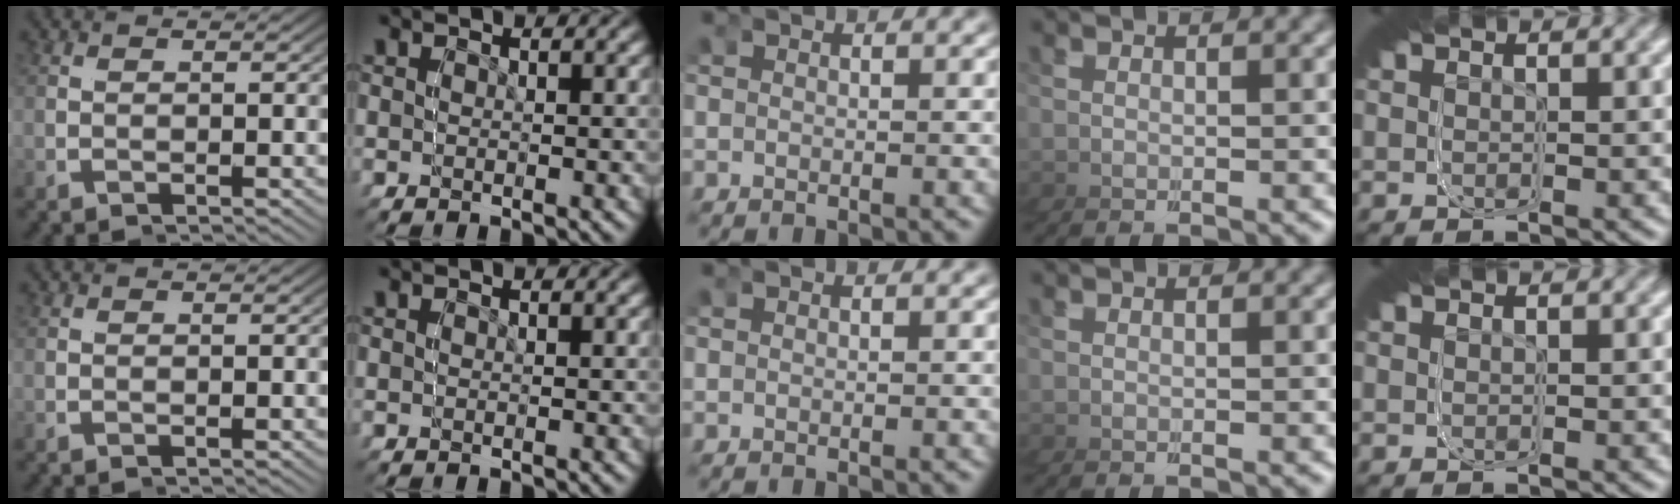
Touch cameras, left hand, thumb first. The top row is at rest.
{}